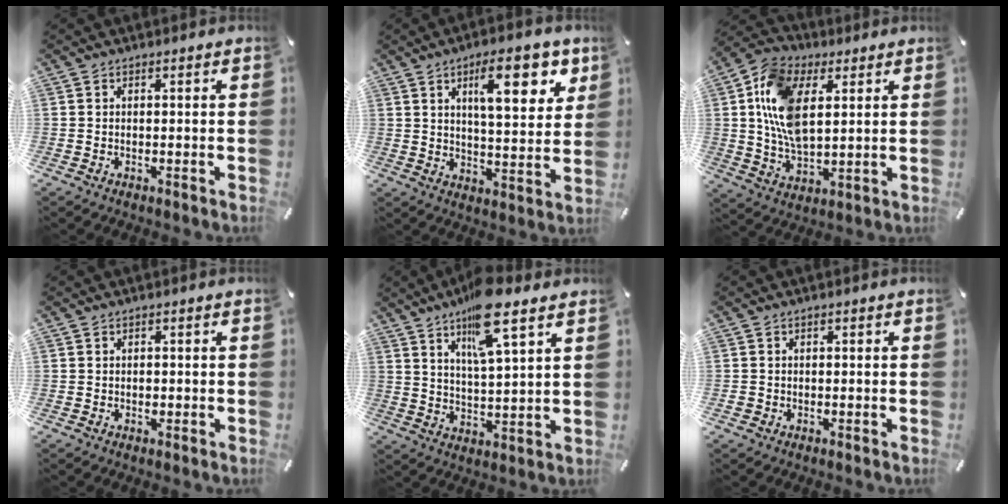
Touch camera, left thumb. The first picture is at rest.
{"total": 15.1, "force": [7.0, 5.8, 12.0], "torque": [-0.169, -0.019, 0.109]}
{"total": 14.4, "force": [4.0, 8.9, 10.6], "torque": [-0.247, 0.001, 0.072]}
{"total": 0.9, "force": [-0.2, 0.8, 0.5], "torque": [-0.009, 0.003, -0.005]}
{"total": 13.0, "force": [8.7, 3.3, 9.1], "torque": [-0.156, -0.031, 0.145]}
{"total": 1.3, "force": [-0.3, 1.3, 0.2], "torque": [-0.003, 0.004, -0.008]}